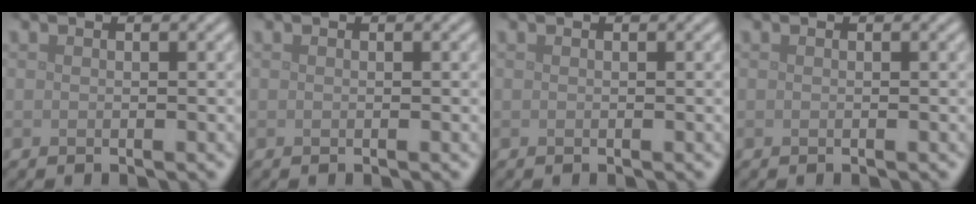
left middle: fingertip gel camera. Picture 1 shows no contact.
{"total": 0.0}
{"total": 0.0}
{"total": 0.0}